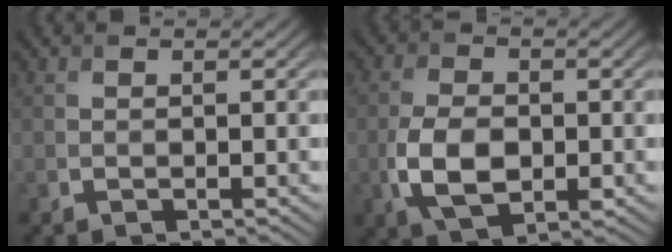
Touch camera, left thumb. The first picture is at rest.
{"total": 6.9, "force": [-1.6, 4.1, 5.3], "torque": [-0.119, -0.008, -0.032]}